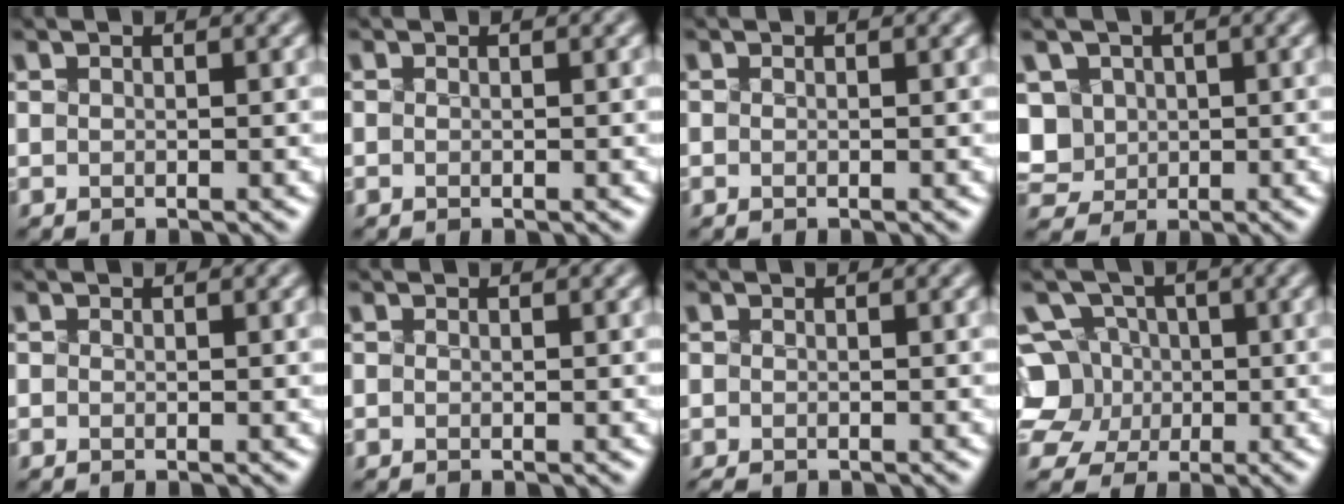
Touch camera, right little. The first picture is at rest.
{"total": 0.0}
{"total": 0.0}
{"total": 6.4, "force": [0.1, 5.6, 3.0], "torque": [-0.067, 0.026, -0.009]}
{"total": 0.0}
{"total": 0.0}
{"total": 0.9, "force": [-0.8, 0.5, 0.1], "torque": [0.008, -0.003, -0.008]}
{"total": 8.2, "force": [-0.6, 7.7, 2.9], "torque": [-0.074, 0.042, -0.039]}